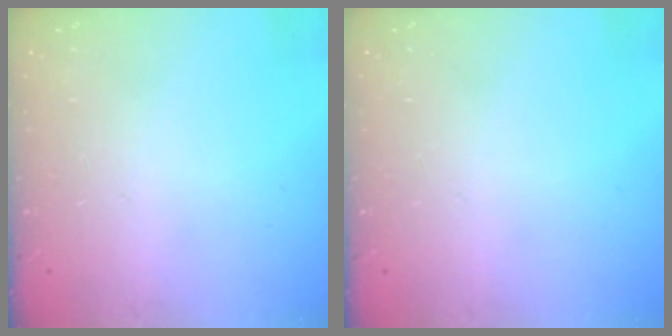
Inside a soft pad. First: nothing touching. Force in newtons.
{"total": 0.0}